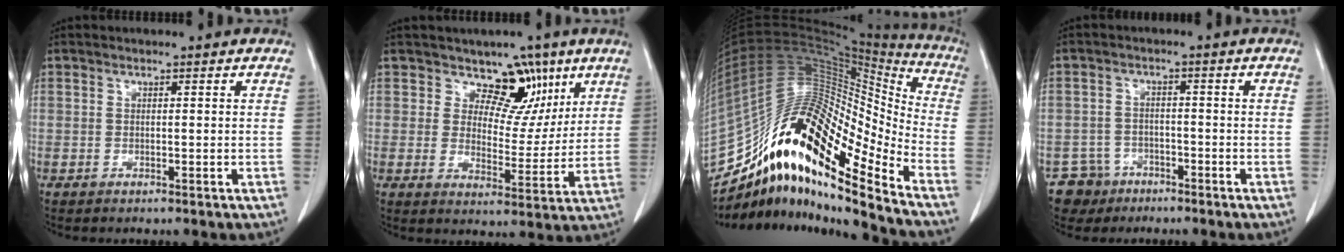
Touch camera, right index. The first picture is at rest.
{"total": 7.3, "force": [4.8, 4.8, 2.7], "torque": [-0.017, -0.004, 0.074]}
{"total": 21.5, "force": [-15.3, 2.8, 14.8], "torque": [-0.276, 0.050, -0.277]}
{"total": 5.1, "force": [-3.3, 3.9, -0.4], "torque": [0.013, 0.009, -0.056]}